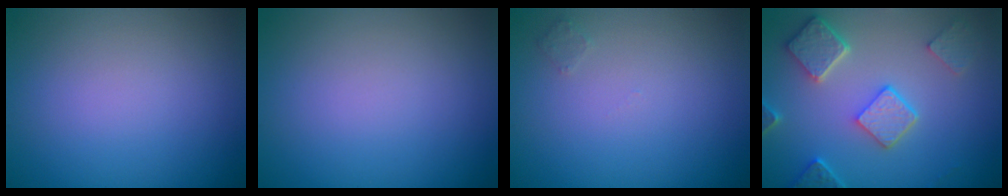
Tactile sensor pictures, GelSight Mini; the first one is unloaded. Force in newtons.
{"total": 0.0}
{"total": 0.7, "press": 0.7, "slide": 0.0}
{"total": 5.2, "press": 4.0, "slide": 3.2}